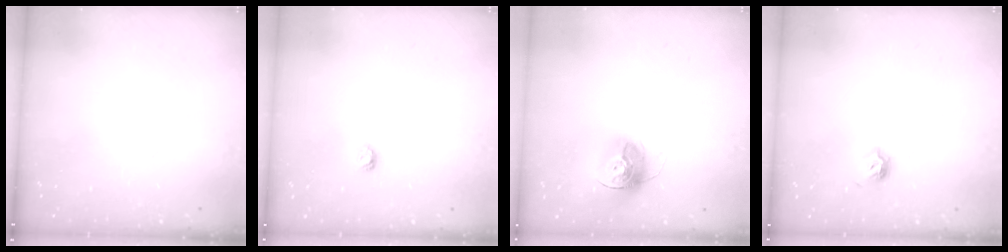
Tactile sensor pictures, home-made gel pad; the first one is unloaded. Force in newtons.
{"total": 3.9, "press": 3.9, "slide": 0.6}
{"total": 13.7, "press": 13.7, "slide": 1.0}
{"total": 4.3, "press": 4.2, "slide": 1.2}